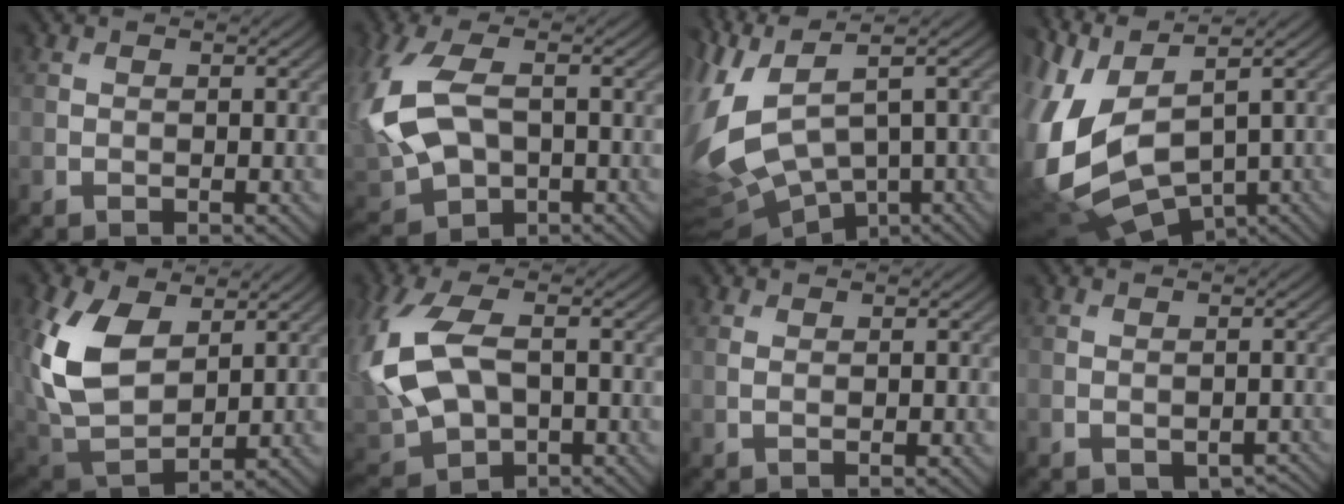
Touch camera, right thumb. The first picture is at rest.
{"total": 11.4, "force": [-0.5, 7.1, 8.9], "torque": [-0.246, -0.013, -0.009]}
{"total": 14.5, "force": [0.2, 8.0, 12.1], "torque": [-0.342, -0.026, 0.042]}
{"total": 12.7, "force": [0.4, 7.0, 10.7], "torque": [-0.285, -0.022, 0.032]}
{"total": 12.5, "force": [3.7, 7.7, 9.1], "torque": [-0.240, 0.003, 0.075]}
{"total": 12.5, "force": [0.1, 7.5, 10.0], "torque": [-0.272, -0.011, 0.001]}
{"total": 0.8, "force": [0.4, 0.1, 0.7], "torque": [-0.017, 0.003, 0.009]}
{"total": 2.3, "force": [-1.1, 1.5, 1.4], "torque": [-0.021, -0.014, -0.004]}